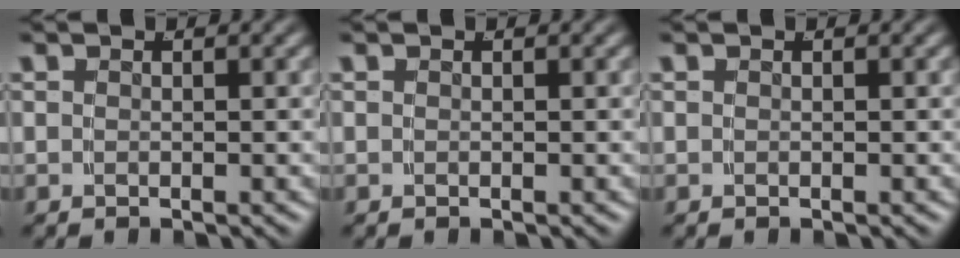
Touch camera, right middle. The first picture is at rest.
{"total": 0.0}
{"total": 0.0}